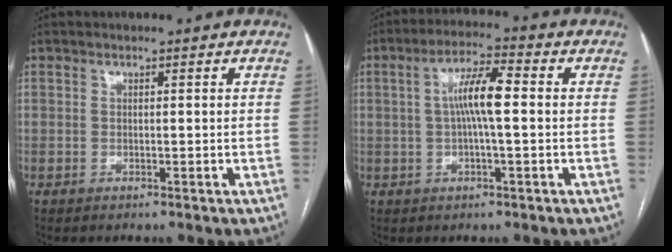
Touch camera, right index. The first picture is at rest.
{"total": 7.1, "force": [0.4, 0.9, 7.0], "torque": [-0.134, 0.017, 0.002]}